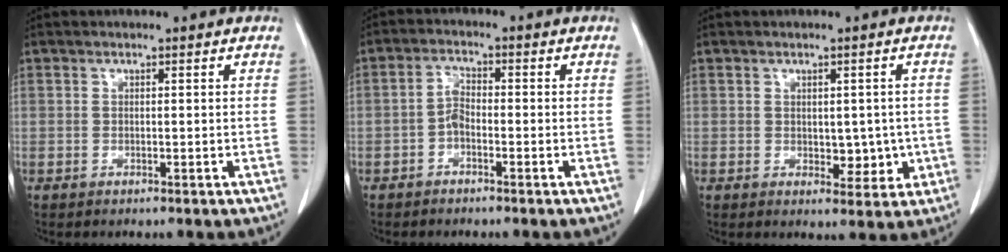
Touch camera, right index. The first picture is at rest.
{"total": 2.6, "force": [-1.1, 1.2, 1.9], "torque": [-0.036, 0.006, -0.025]}
{"total": 4.5, "force": [-0.3, 2.7, 3.6], "torque": [-0.037, 0.001, 0.005]}